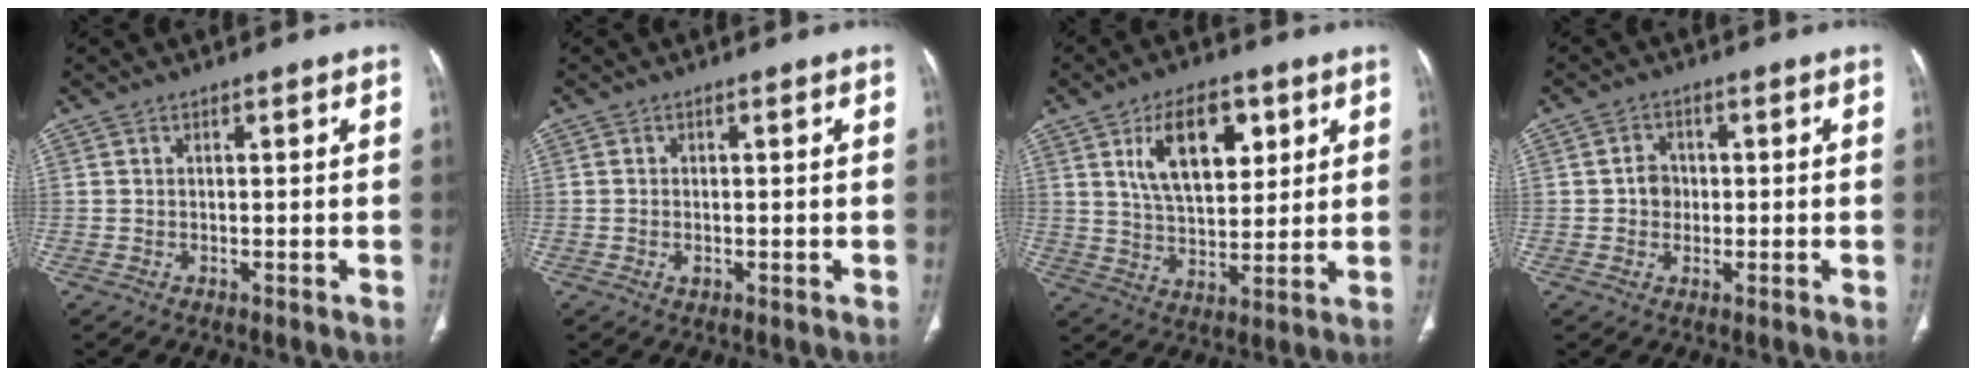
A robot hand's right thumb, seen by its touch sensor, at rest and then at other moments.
{"total": 1.1, "force": [-0.2, 0.8, 0.8], "torque": [-0.014, 0.001, -0.003]}
{"total": 13.6, "force": [5.3, 7.3, 10.1], "torque": [-0.134, -0.020, 0.099]}
{"total": 3.0, "force": [-0.2, 2.6, 1.5], "torque": [-0.010, 0.008, -0.009]}